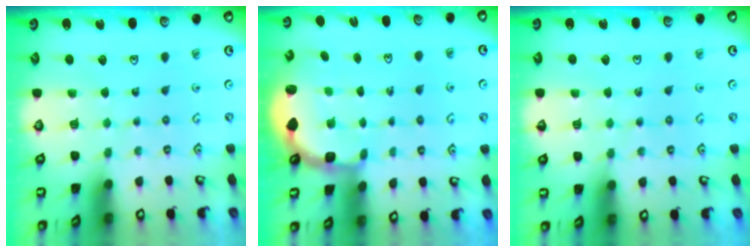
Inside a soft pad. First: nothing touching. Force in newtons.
{"total": 2.8, "press": 2.3, "slide": 1.7}
{"total": 2.0, "press": 2.0, "slide": 0.3}